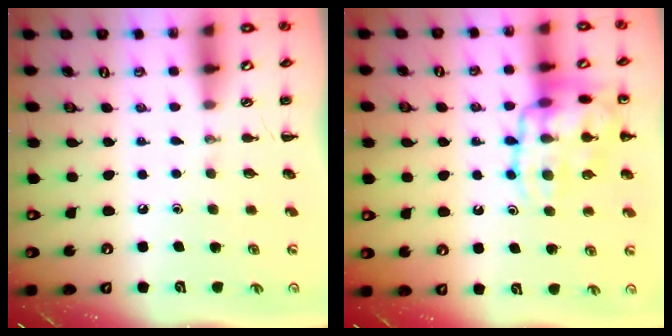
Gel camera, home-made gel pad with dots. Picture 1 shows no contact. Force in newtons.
{"total": 17.2, "press": 17.1, "slide": 1.5}